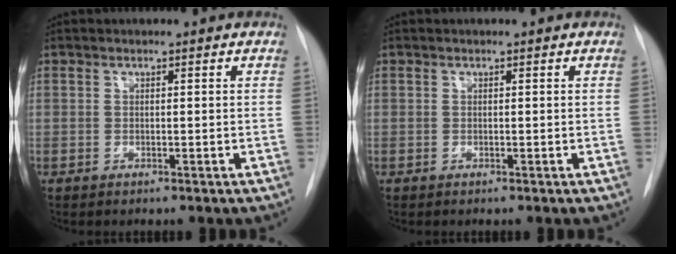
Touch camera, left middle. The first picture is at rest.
{"total": 0.0}